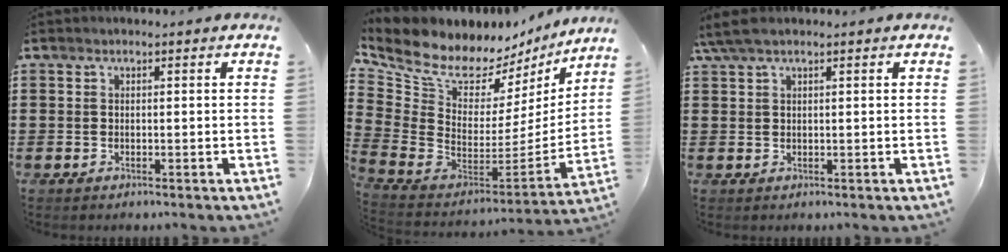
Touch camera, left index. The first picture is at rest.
{"total": 8.2, "force": [7.1, 3.7, 2.0], "torque": [-0.088, -0.072, 0.127]}
{"total": 2.7, "force": [1.6, 0.4, 2.1], "torque": [-0.043, 0.003, 0.030]}